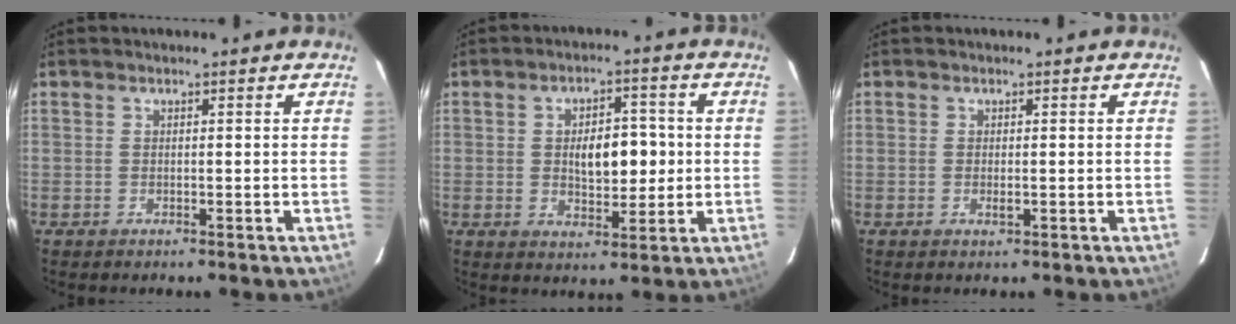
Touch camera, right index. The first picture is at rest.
{"total": 7.5, "force": [0.2, 3.5, 6.6], "torque": [-0.103, 0.009, 0.007]}
{"total": 1.0, "force": [-0.2, 0.3, 0.9], "torque": [-0.017, -0.002, -0.003]}